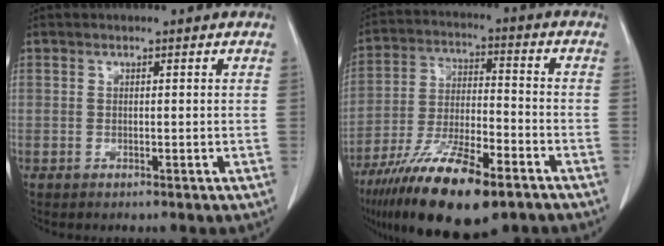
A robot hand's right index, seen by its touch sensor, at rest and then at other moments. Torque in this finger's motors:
{"motor_torque": [1.15, -0.99, 1.05, 0.21]}